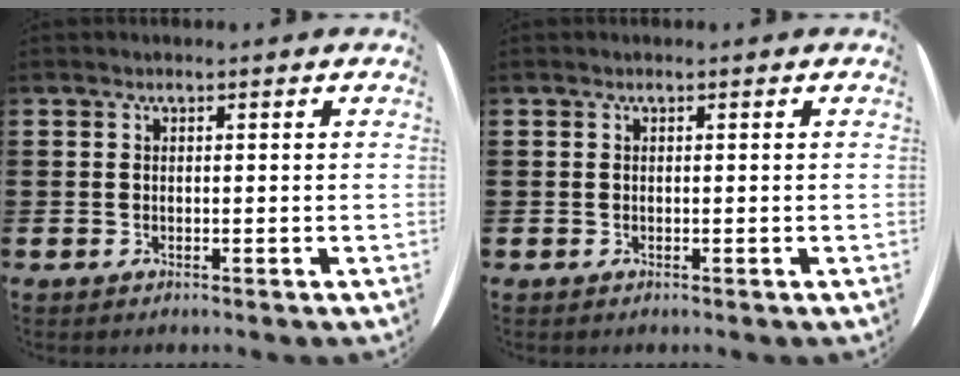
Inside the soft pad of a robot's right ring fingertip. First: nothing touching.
{"total": 0.0}